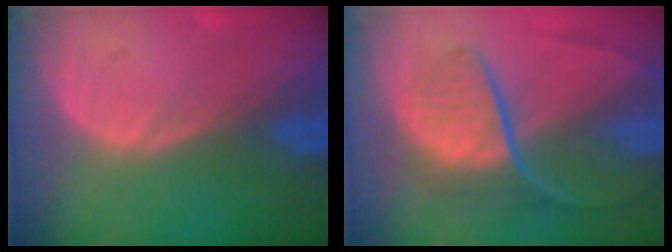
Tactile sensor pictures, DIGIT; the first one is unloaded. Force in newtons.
{"total": 9.0, "press": 7.4, "slide": 5.1}